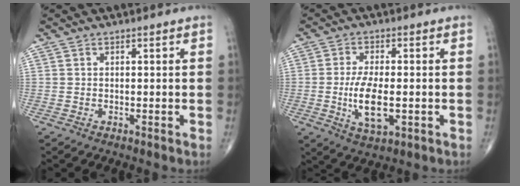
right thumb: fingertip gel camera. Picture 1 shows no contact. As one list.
[{"total": 10.2, "force": [-1.7, 4.5, 9.0], "torque": [-0.168, -0.005, -0.025]}]